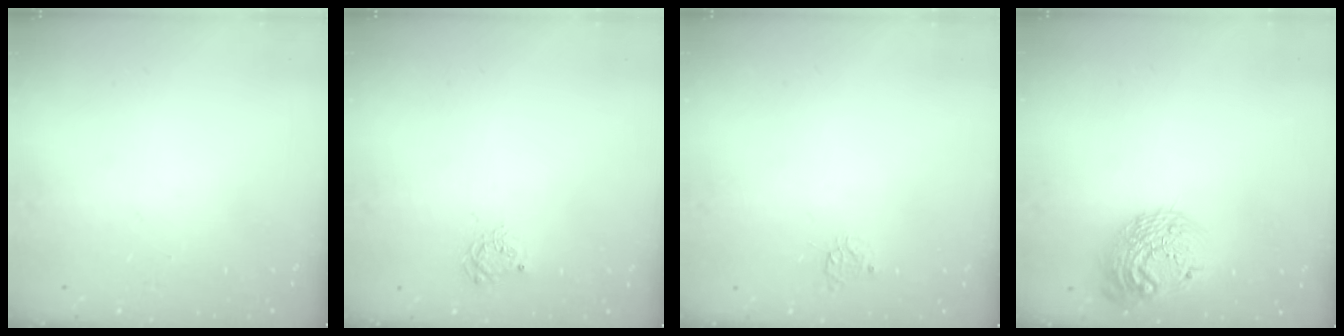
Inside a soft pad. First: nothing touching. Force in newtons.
{"total": 5.0, "press": 4.9, "slide": 0.5}
{"total": 3.7, "press": 3.7, "slide": 0.4}
{"total": 17.9, "press": 17.8, "slide": 1.1}